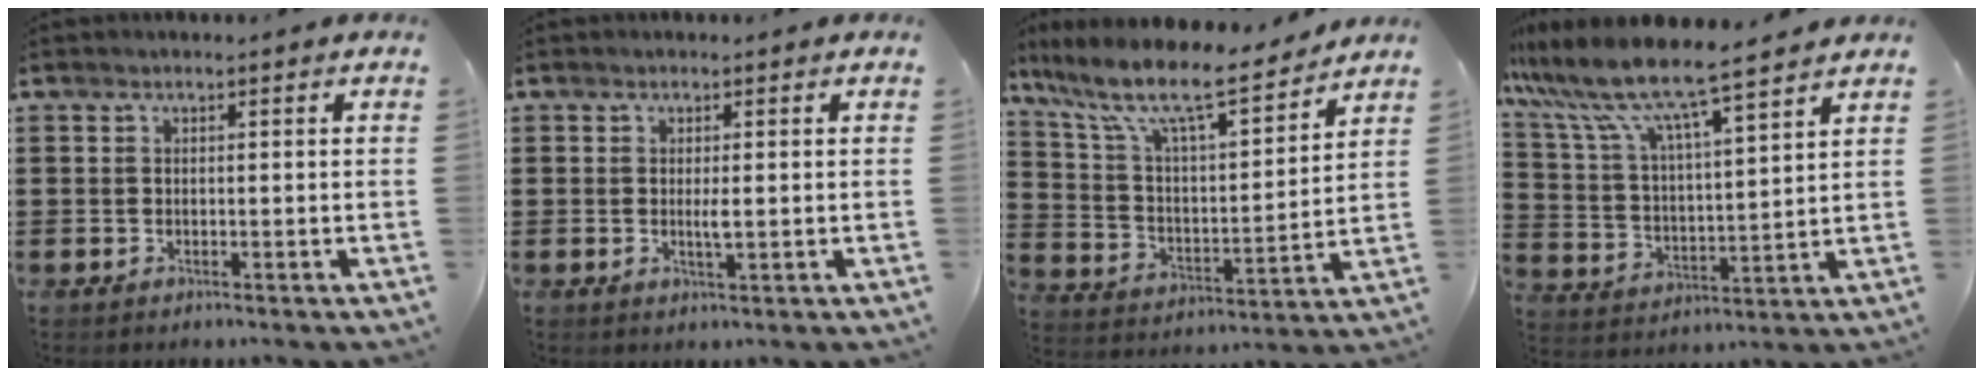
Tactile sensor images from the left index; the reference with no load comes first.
{"total": 1.9, "force": [0.0, 0.3, 1.8], "torque": [-0.035, -0.003, 0.000]}
{"total": 11.2, "force": [9.1, 1.8, 6.4], "torque": [-0.161, -0.055, 0.153]}
{"total": 8.6, "force": [7.7, 0.3, 3.9], "torque": [-0.109, -0.046, 0.128]}